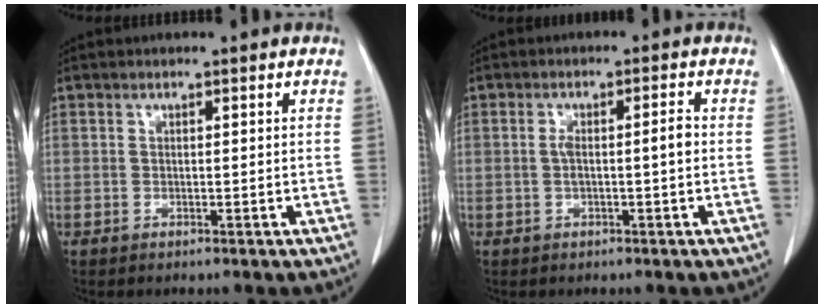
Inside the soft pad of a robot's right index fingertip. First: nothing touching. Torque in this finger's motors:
{"motor_torque": [0.09, 0.01, 0.08, 0.03]}